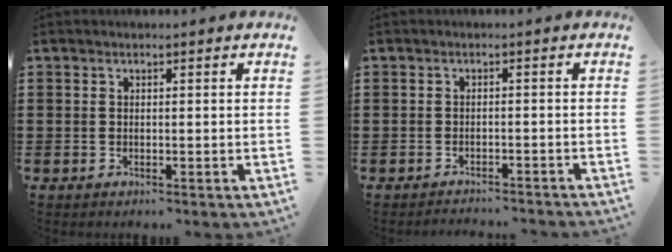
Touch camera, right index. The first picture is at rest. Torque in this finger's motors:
{"motor_torque": [0.64, 1.04, -1.05, -0.21]}